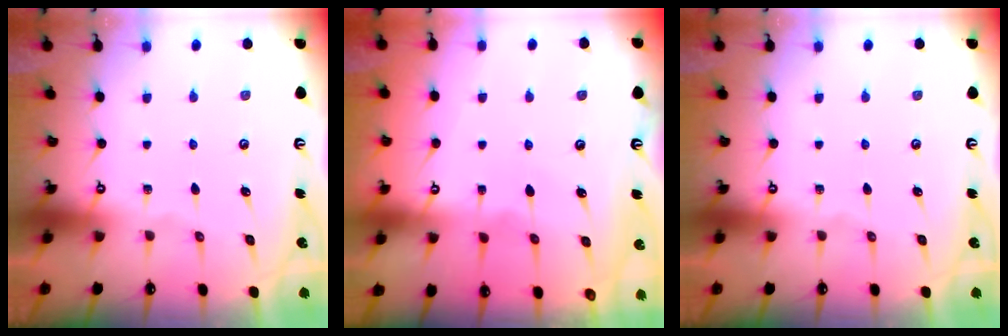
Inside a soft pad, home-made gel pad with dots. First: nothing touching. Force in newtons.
{"total": 2.8, "press": 2.8, "slide": 0.3}
{"total": 0.0}